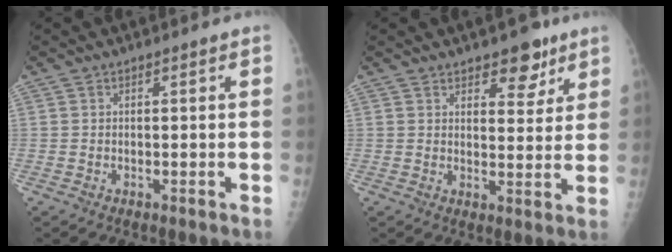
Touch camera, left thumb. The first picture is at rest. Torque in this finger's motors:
{"motor_torque": [0.48, 0.40, 0.09, -0.01, 0.06]}